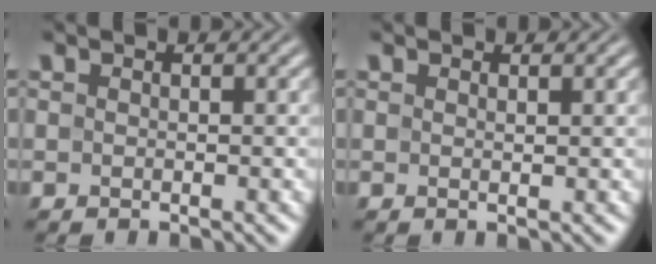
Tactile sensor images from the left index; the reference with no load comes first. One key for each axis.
{"total": 0.5, "fx": 0.4, "fy": 0.0, "fz": 0.4, "tx": -0.004, "ty": 0.000, "tz": 0.007}